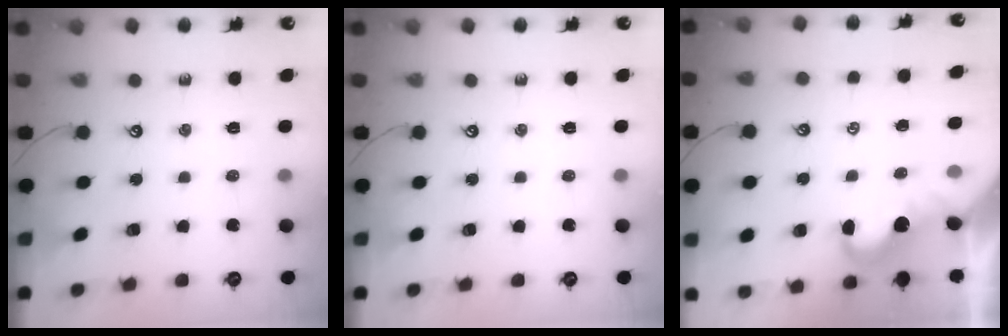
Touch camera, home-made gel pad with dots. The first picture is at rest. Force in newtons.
{"total": 0.0}
{"total": 0.0}